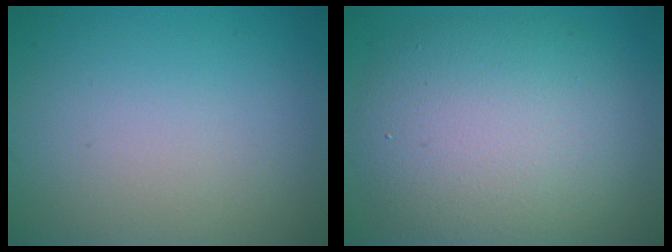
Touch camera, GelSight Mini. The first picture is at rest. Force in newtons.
{"total": 9.5, "press": 9.5, "slide": 0.4}